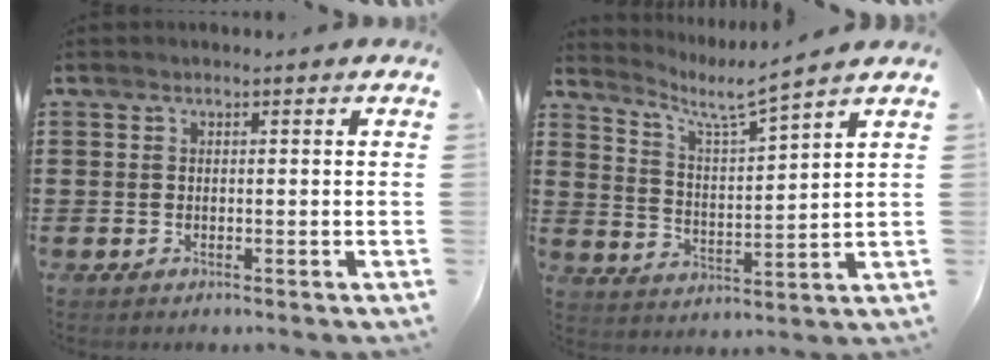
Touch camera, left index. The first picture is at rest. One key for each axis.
{"total": 5.6, "fx": 4.7, "fy": -0.4, "fz": 3.0, "tx": -0.080, "ty": -0.032, "tz": 0.073}